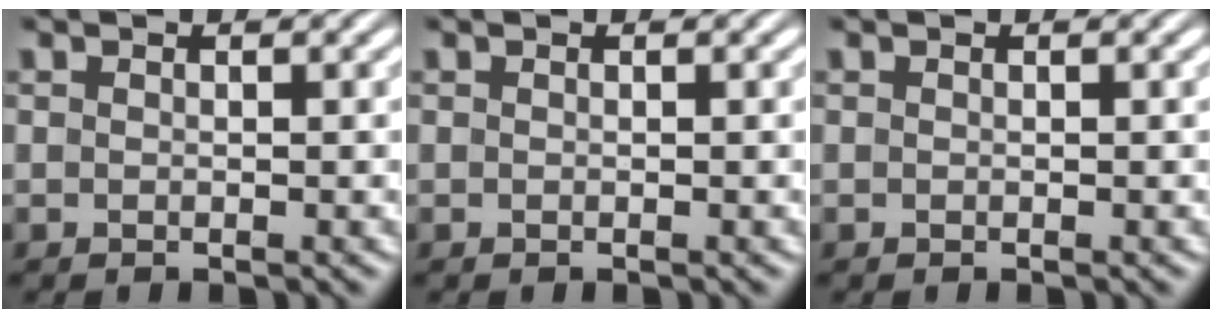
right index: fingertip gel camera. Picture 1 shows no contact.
{"total": 0.0}
{"total": 0.0}